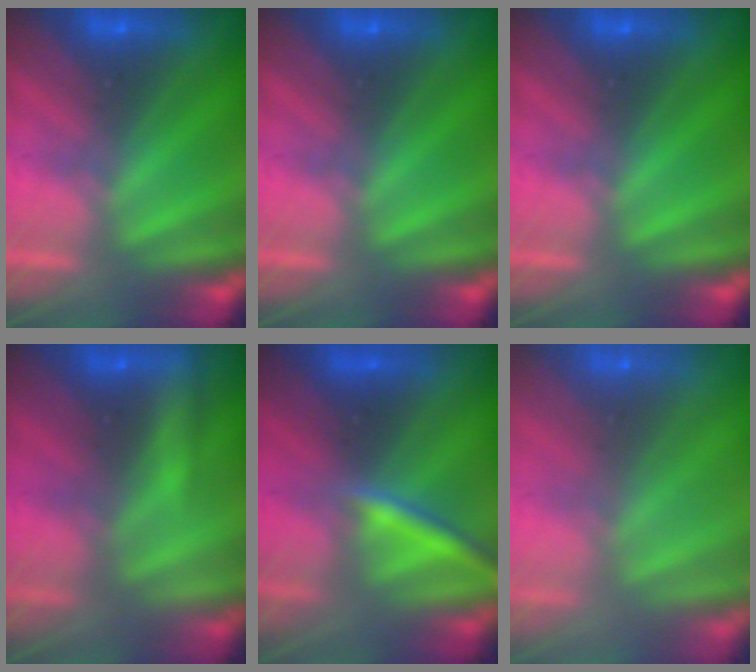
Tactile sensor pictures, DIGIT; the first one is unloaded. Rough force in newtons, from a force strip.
{"total": 0.0}
{"total": 0.0}
{"total": 2.1}
{"total": 2.3}
{"total": 9.4}